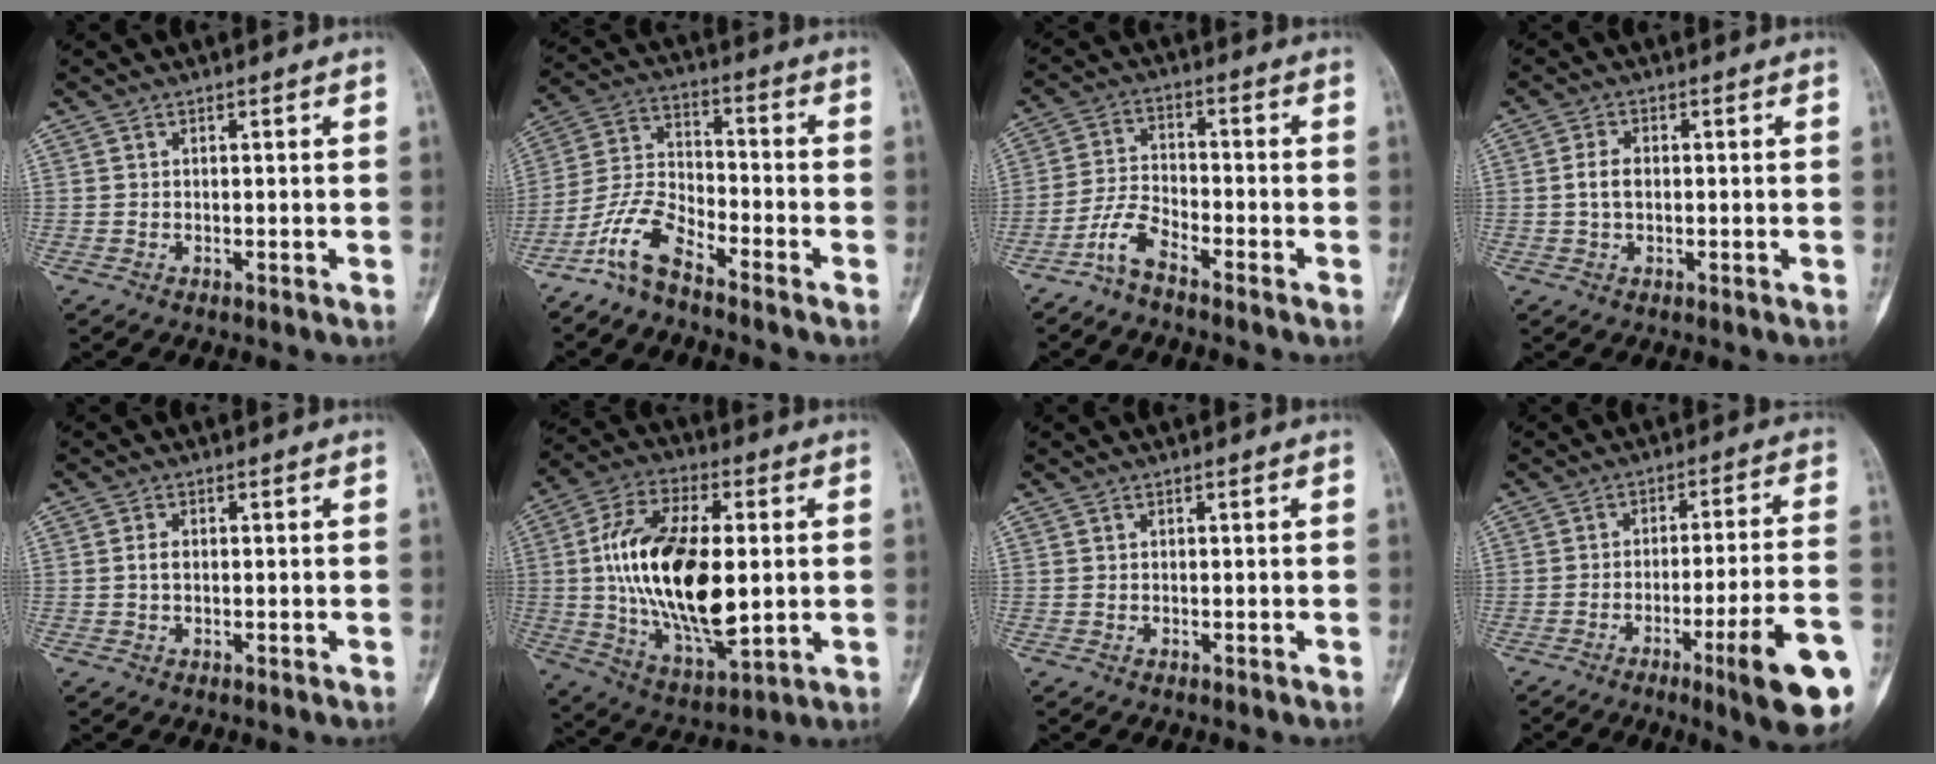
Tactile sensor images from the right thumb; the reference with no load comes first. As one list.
[{"total": 8.8, "force": [-6.7, 2.9, 5.0], "torque": [-0.110, 0.054, -0.145]}, {"total": 5.4, "force": [-4.2, 1.5, 3.0], "torque": [-0.063, 0.026, -0.094]}, {"total": 3.3, "force": [0.0, 2.0, 2.6], "torque": [-0.050, 0.007, -0.005]}, {"total": 1.6, "force": [0.0, 1.0, 1.2], "torque": [-0.022, 0.003, -0.003]}, {"total": 23.0, "force": [0.9, 11.1, 20.0], "torque": [-0.367, -0.005, 0.021]}, {"total": 0.0}, {"total": 15.4, "force": [-6.8, 1.3, 13.7], "torque": [-0.175, 0.019, -0.094]}]